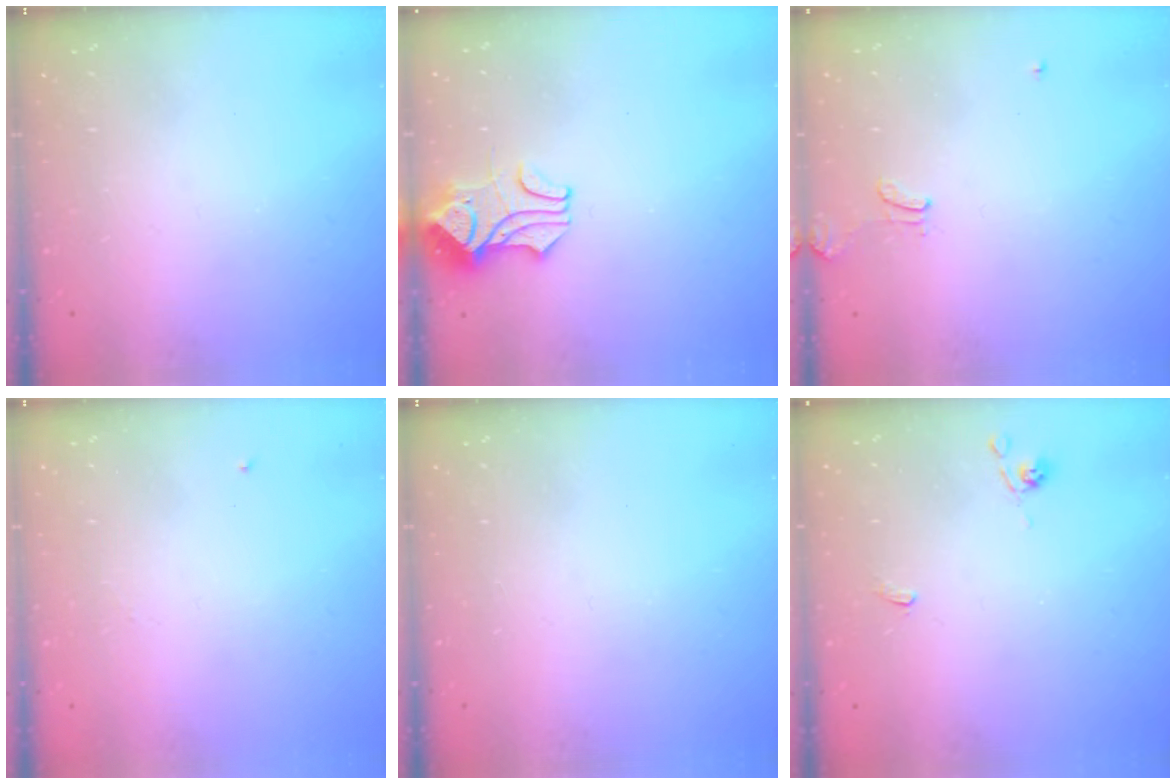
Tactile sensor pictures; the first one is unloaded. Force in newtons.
{"total": 1.7, "press": 1.2, "slide": 1.1}
{"total": 0.0}
{"total": 0.0}
{"total": 0.0}
{"total": 1.6, "press": 1.4, "slide": 0.7}